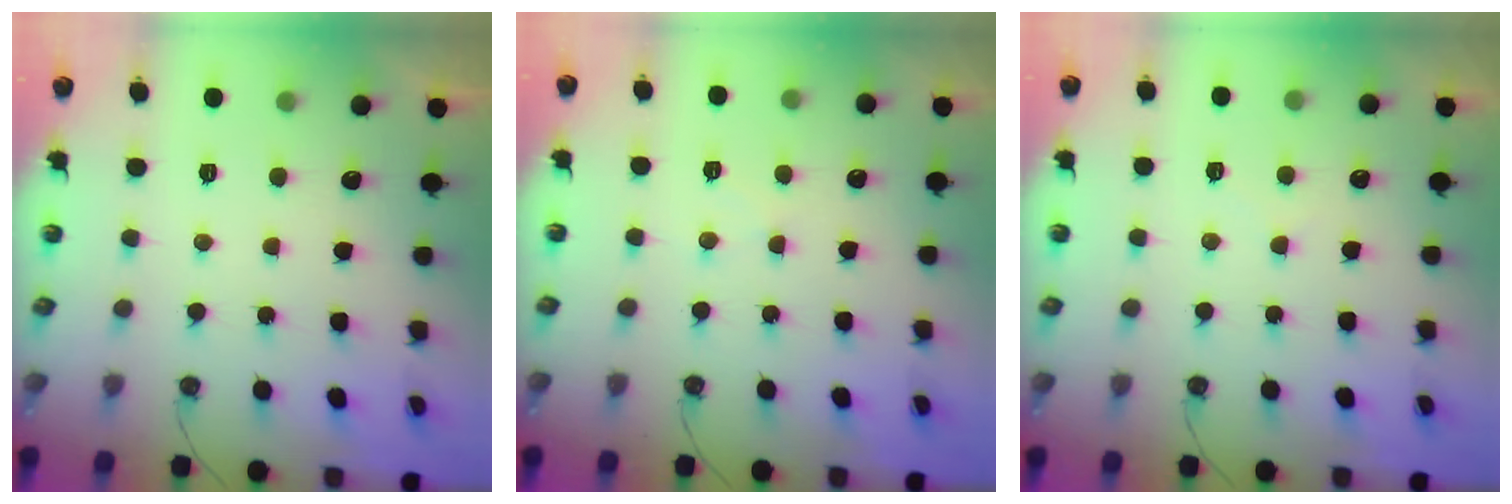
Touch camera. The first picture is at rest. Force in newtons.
{"total": 4.7, "press": 4.7, "slide": 0.6}
{"total": 3.4, "press": 3.3, "slide": 0.5}